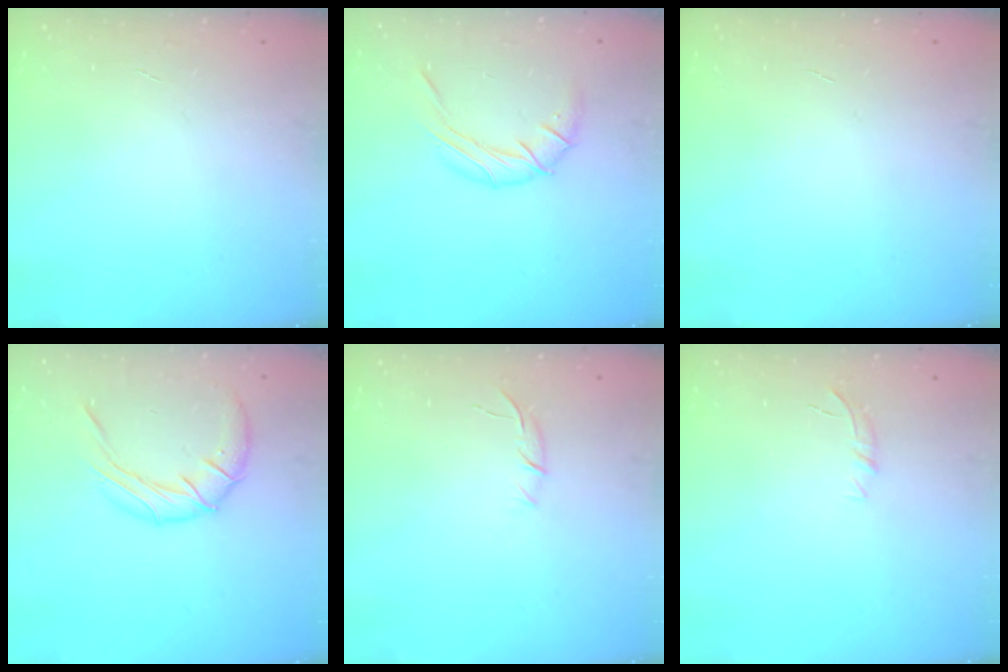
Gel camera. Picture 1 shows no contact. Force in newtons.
{"total": 8.5, "press": 8.5, "slide": 0.7}
{"total": 0.0}
{"total": 10.6, "press": 10.6, "slide": 1.0}
{"total": 4.2, "press": 4.0, "slide": 1.1}
{"total": 5.5, "press": 5.1, "slide": 2.0}